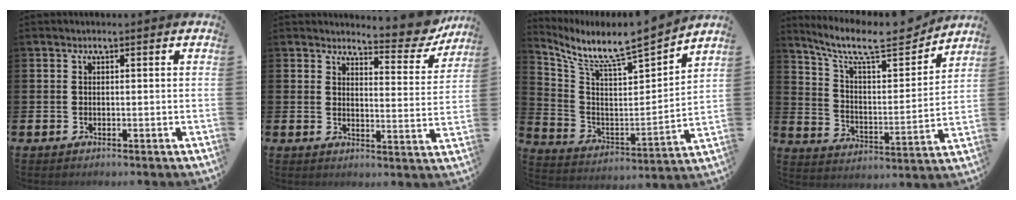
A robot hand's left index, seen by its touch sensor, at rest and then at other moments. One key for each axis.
{"total": 5.0, "fx": 4.8, "fy": 1.1, "fz": 1.0, "tx": -0.017, "ty": -0.037, "tz": 0.078}
{"total": 7.8, "fx": 7.1, "fy": 0.1, "fz": 3.3, "tx": -0.098, "ty": -0.068, "tz": 0.111}
{"total": 10.4, "fx": 9.0, "fy": 2.5, "fz": 4.5, "tx": -0.111, "ty": -0.064, "tz": 0.151}